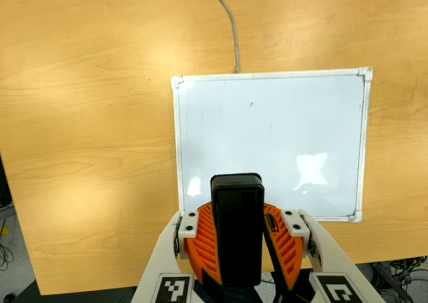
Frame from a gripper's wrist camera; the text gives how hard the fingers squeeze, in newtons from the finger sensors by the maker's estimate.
{"total": 8.9, "left": 9.4, "right": 8.4}